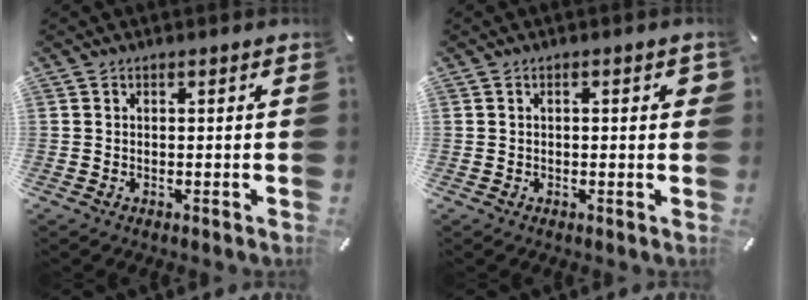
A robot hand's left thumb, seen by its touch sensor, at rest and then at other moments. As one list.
[{"total": 1.8, "force": [0.1, 0.8, 1.6], "torque": [-0.025, 0.002, -0.001]}]